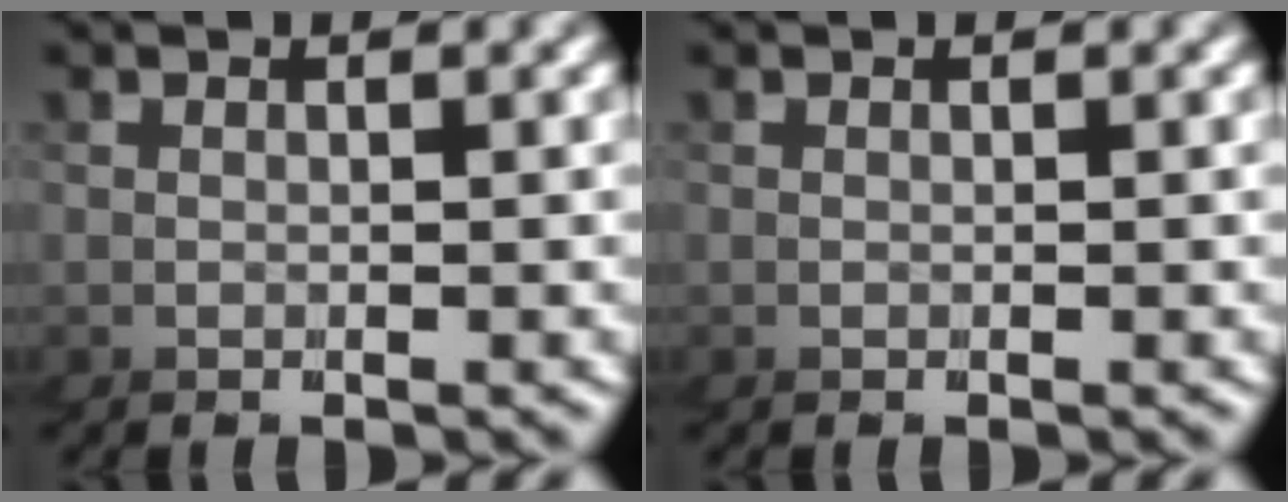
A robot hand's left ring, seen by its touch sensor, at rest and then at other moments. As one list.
[{"total": 0.0}]